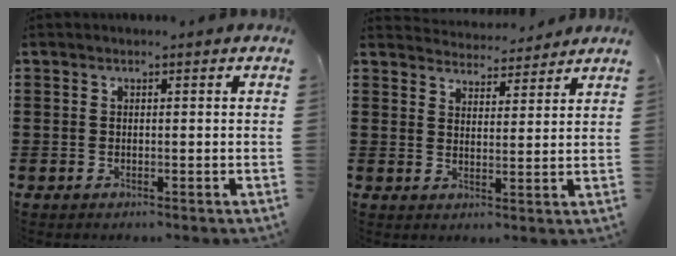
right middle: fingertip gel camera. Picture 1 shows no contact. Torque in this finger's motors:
{"motor_torque": [-0.21, -0.19, -0.06, -0.06]}